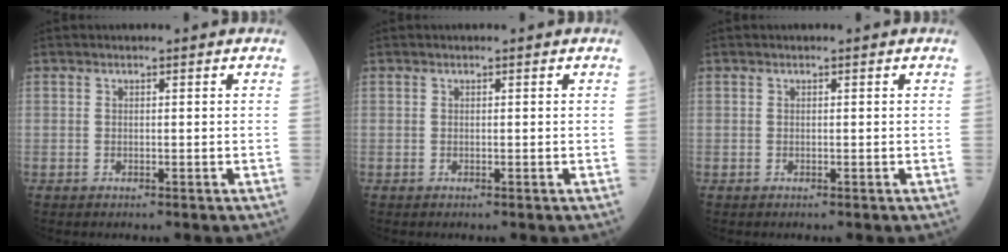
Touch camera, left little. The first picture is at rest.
{"total": 0.0}
{"total": 0.0}